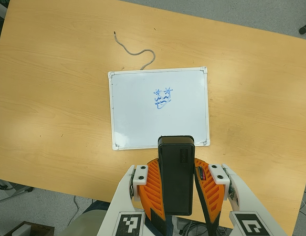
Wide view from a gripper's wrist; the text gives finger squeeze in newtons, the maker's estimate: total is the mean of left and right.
{"total": 9.3, "left": 7.3, "right": 11.4}